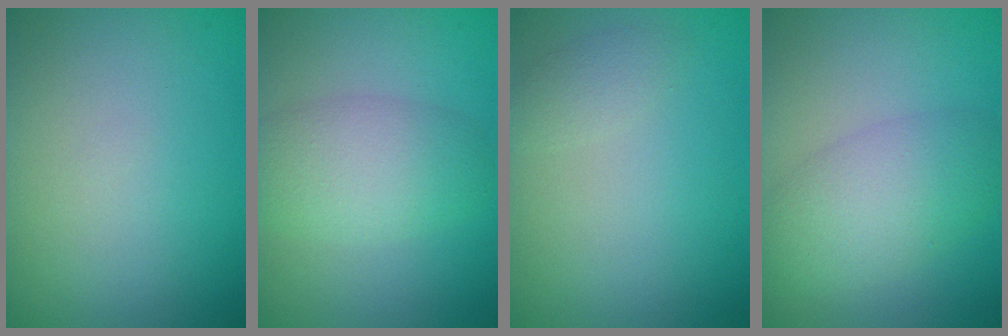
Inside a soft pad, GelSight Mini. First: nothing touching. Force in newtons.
{"total": 4.6, "press": 4.6, "slide": 0.3}
{"total": 1.2, "press": 1.2, "slide": 0.1}
{"total": 5.0, "press": 5.0, "slide": 0.3}